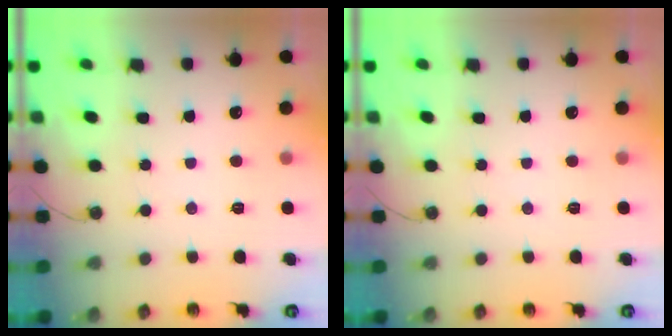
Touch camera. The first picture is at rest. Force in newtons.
{"total": 0.0}